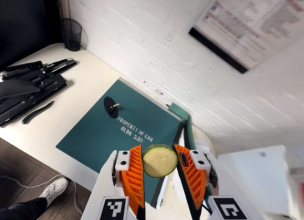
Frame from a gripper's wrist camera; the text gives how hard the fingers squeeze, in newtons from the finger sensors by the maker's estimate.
{"total": 8.8, "left": 8.8, "right": 8.7}